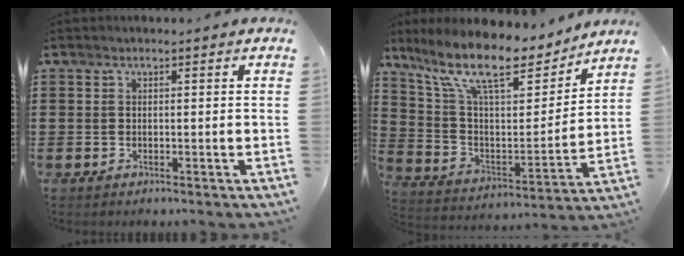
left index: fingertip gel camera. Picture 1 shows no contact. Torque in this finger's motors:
{"motor_torque": [2.14, 0.00, 0.62, 0.21]}